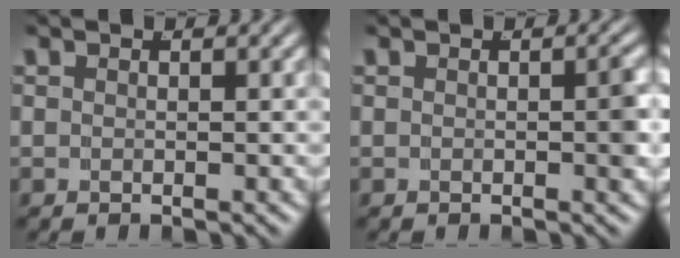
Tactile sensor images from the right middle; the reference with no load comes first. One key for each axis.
{"total": 1.2, "fx": -0.2, "fy": 0.2, "fz": 1.2, "tx": -0.014, "ty": 0.000, "tz": -0.004}